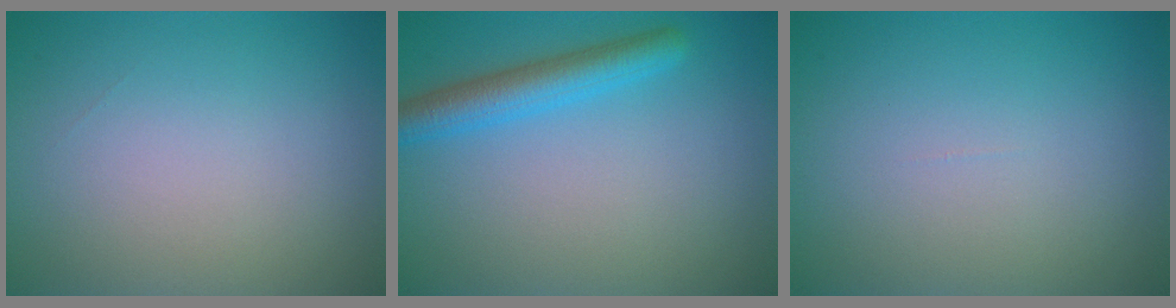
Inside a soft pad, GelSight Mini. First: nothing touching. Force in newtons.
{"total": 3.7, "press": 3.7, "slide": 0.2}
{"total": 0.0}